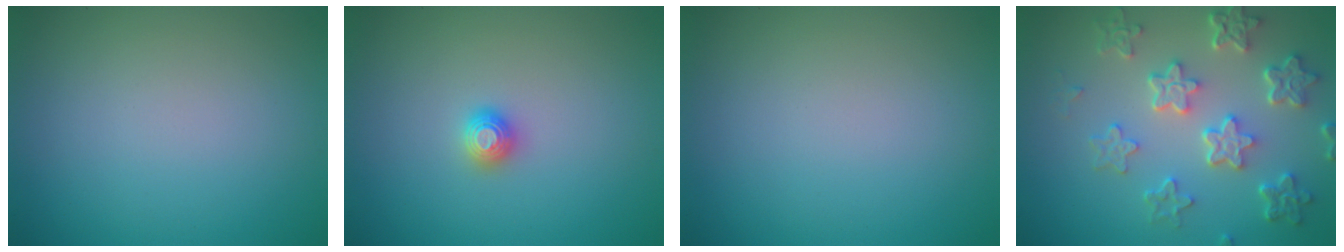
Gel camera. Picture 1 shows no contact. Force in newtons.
{"total": 1.2, "press": 1.2, "slide": 0.1}
{"total": 0.0}
{"total": 5.9, "press": 4.4, "slide": 3.8}